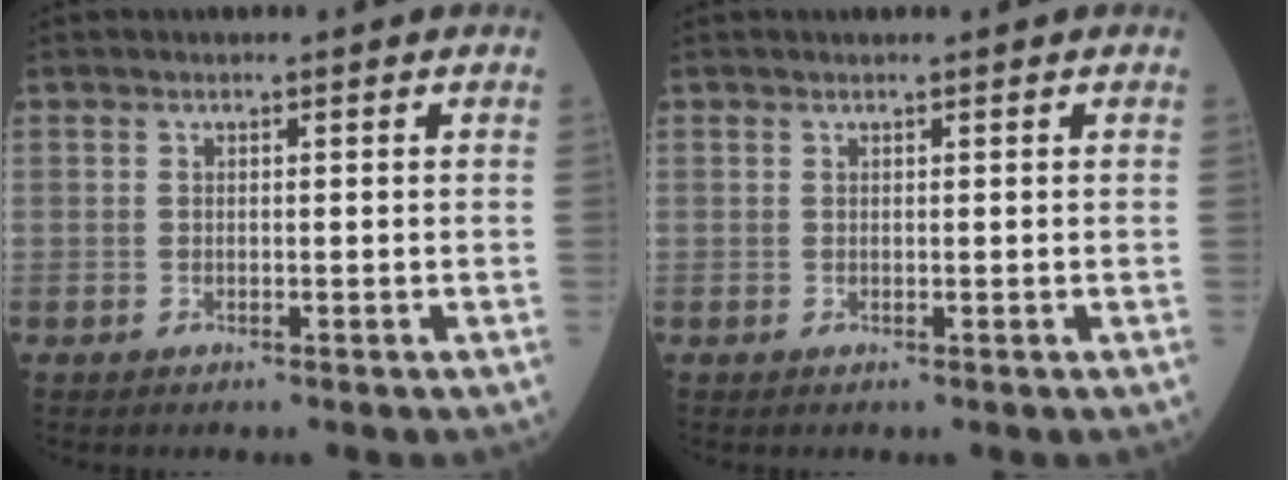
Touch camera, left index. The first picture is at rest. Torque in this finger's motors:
{"motor_torque": [-0.04, -0.04, -0.28, 0.00]}